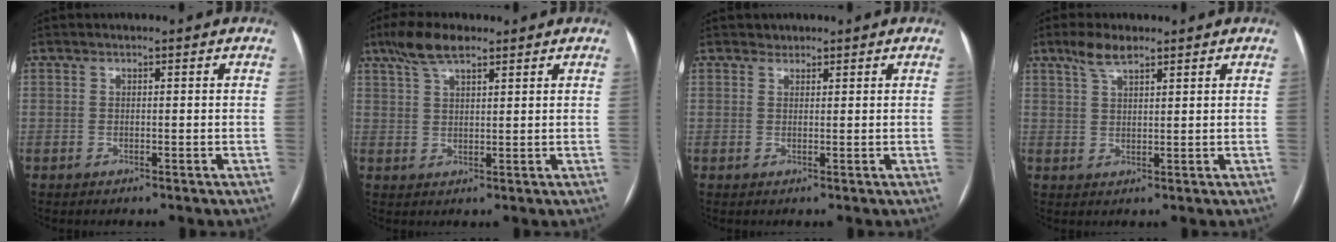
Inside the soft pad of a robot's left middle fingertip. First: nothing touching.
{"total": 5.9, "force": [4.2, 1.6, 3.8], "torque": [-0.082, 0.018, 0.080]}
{"total": 1.0, "force": [0.8, 0.6, -0.2], "torque": [0.005, 0.000, 0.009]}
{"total": 3.9, "force": [2.9, 1.0, 2.5], "torque": [-0.055, 0.010, 0.058]}